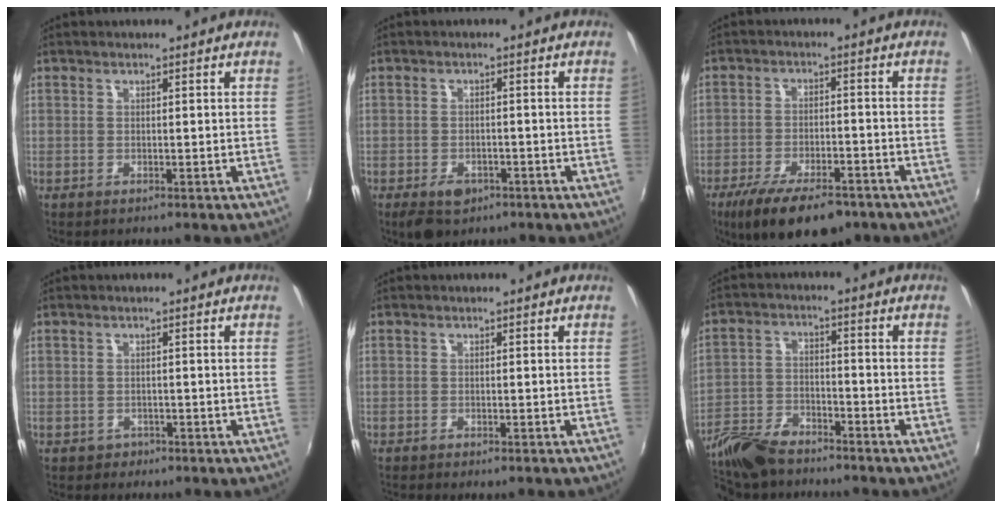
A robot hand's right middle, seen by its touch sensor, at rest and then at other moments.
{"total": 5.4, "force": [-3.3, 3.3, 2.7], "torque": [-0.064, -0.008, -0.047]}
{"total": 14.3, "force": [-9.9, 5.2, 8.8], "torque": [-0.179, -0.031, -0.155]}
{"total": 1.3, "force": [-0.6, 1.1, 0.1], "torque": [-0.004, 0.001, -0.006]}
{"total": 1.1, "force": [-0.9, 0.1, 0.5], "torque": [-0.014, -0.006, -0.015]}
{"total": 11.5, "force": [-9.5, 4.3, 4.9], "torque": [-0.124, -0.007, -0.184]}